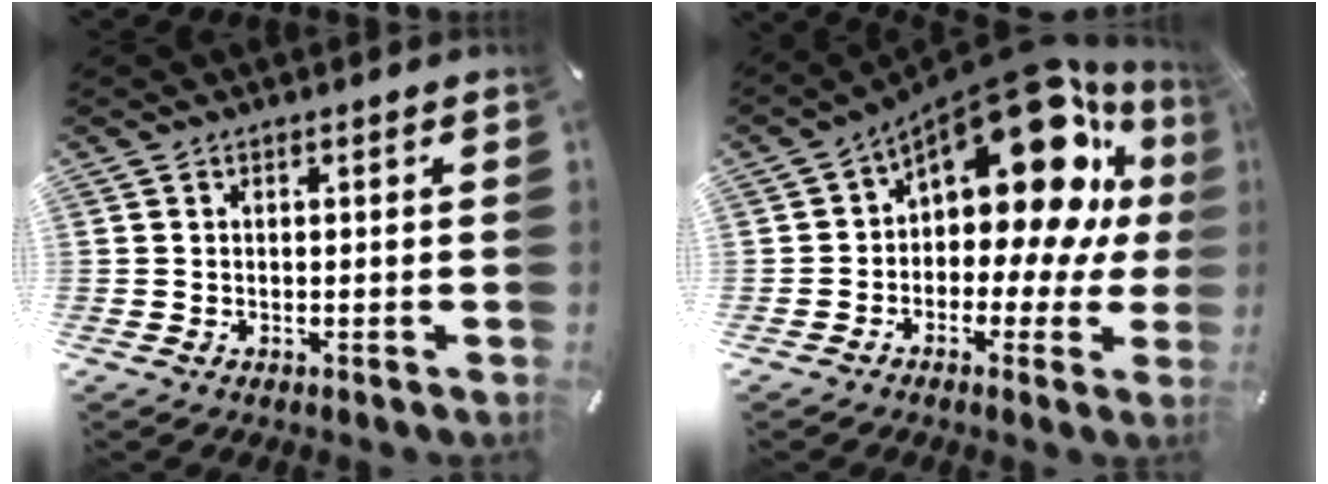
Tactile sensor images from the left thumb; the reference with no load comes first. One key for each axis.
{"total": 21.4, "fx": 9.0, "fy": 11.0, "fz": 15.9, "tx": -0.228, "ty": -0.069, "tz": 0.151}